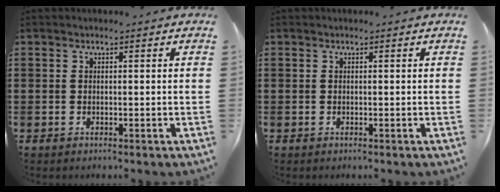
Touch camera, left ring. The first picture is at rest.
{"total": 0.0}